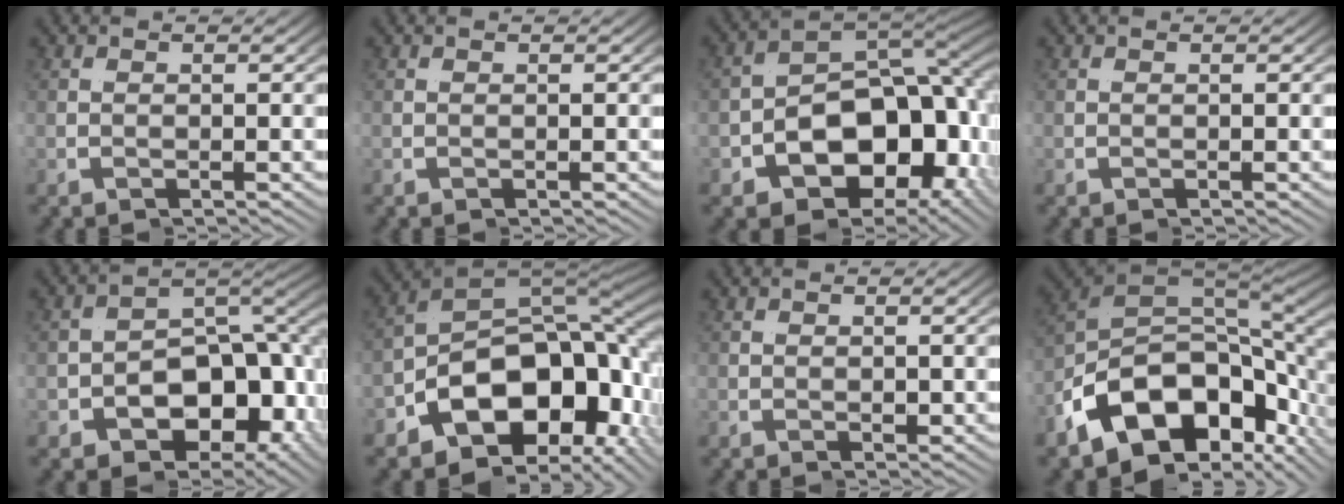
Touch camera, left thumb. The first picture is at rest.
{"total": 0.0}
{"total": 16.2, "force": [-3.9, 10.1, 12.1], "torque": [-0.197, -0.013, -0.052]}
{"total": 0.0}
{"total": 11.3, "force": [-3.3, 7.4, 7.8], "torque": [-0.128, -0.019, -0.039]}
{"total": 18.6, "force": [-2.7, 10.7, 15.0], "torque": [-0.245, -0.009, -0.043]}
{"total": 1.3, "force": [0.0, 1.0, 0.8], "torque": [-0.014, -0.004, 0.004]}
{"total": 18.1, "force": [-0.7, 10.6, 14.6], "torque": [-0.256, -0.003, -0.013]}